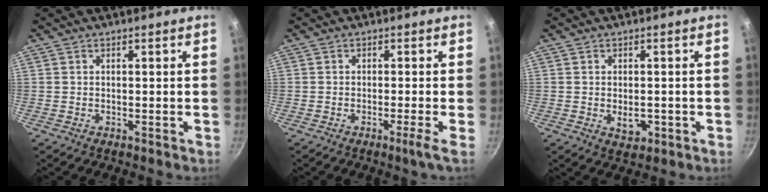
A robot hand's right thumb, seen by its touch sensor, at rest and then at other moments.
{"total": 2.4, "force": [-1.2, -0.7, 2.0], "torque": [-0.045, 0.001, -0.023]}
{"total": 3.5, "force": [-0.8, 2.3, 2.5], "torque": [-0.031, 0.000, -0.005]}